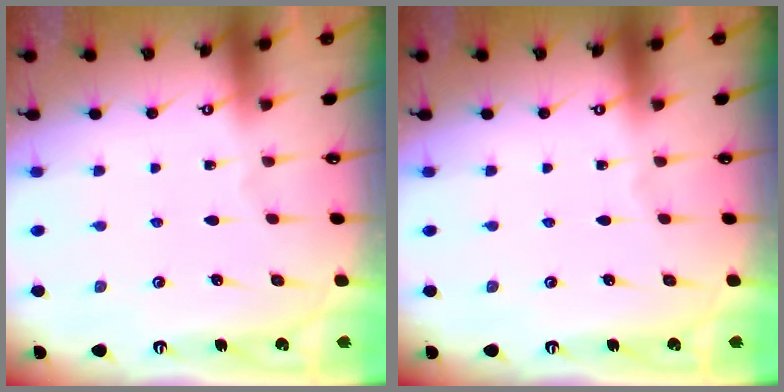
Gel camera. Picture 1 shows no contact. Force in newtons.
{"total": 0.0}